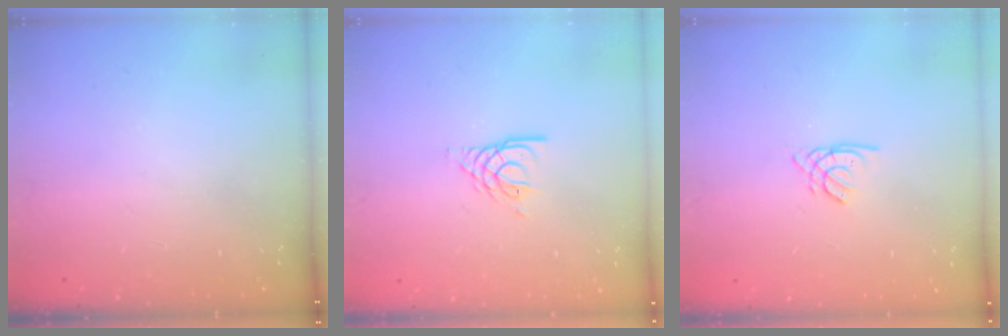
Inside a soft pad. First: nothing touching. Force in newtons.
{"total": 4.2, "press": 4.1, "slide": 0.5}
{"total": 1.5, "press": 1.5, "slide": 0.1}